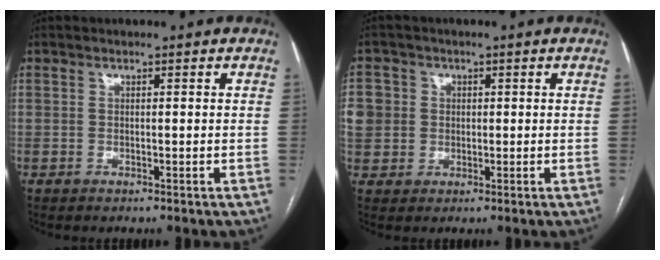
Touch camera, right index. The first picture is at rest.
{"total": 6.7, "force": [0.8, 6.4, 1.6], "torque": [-0.046, 0.020, 0.022]}